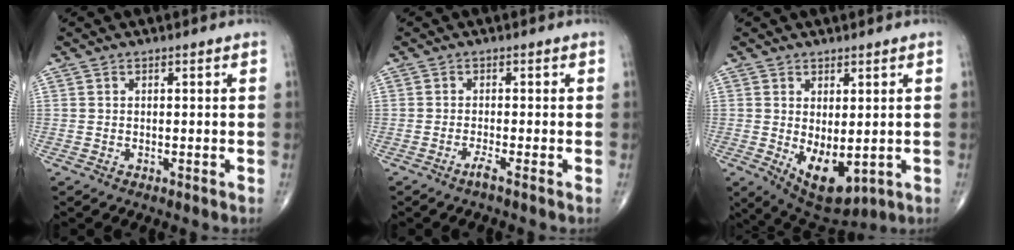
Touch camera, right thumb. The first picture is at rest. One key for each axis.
{"total": 1.3, "fx": -1.0, "fy": -0.3, "fz": 0.8, "tx": -0.024, "ty": -0.001, "tz": -0.023}
{"total": 8.9, "fx": -1.0, "fy": 4.7, "fz": 7.5, "tx": -0.102, "ty": -0.014, "tz": 0.007}